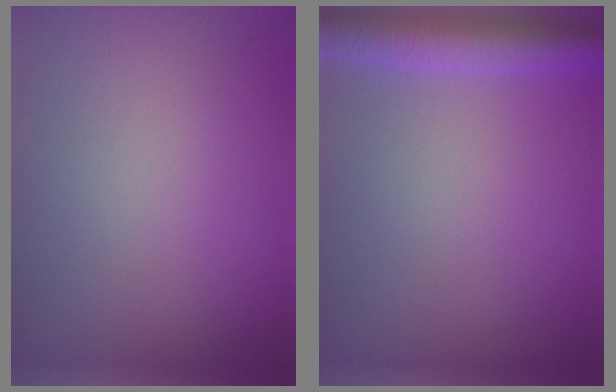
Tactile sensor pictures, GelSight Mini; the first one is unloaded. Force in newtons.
{"total": 5.1, "press": 5.1, "slide": 0.2}